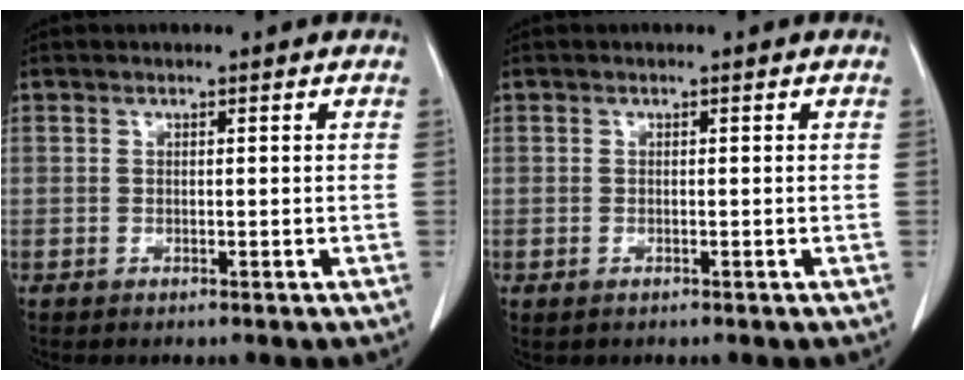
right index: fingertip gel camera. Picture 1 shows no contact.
{"total": 1.4, "force": [-0.5, 1.0, 0.9], "torque": [-0.026, 0.001, -0.003]}